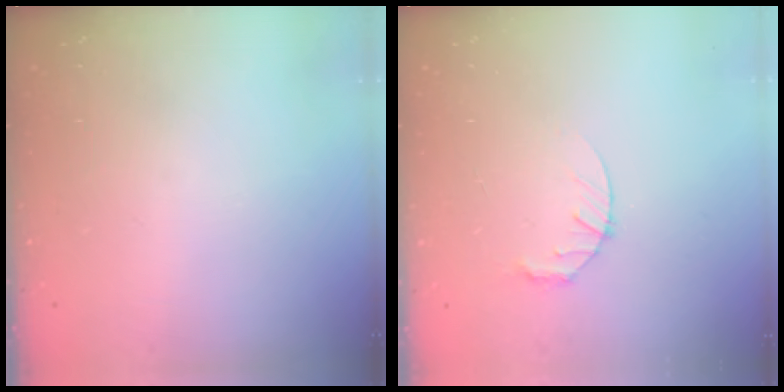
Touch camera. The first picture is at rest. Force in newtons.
{"total": 3.6, "press": 3.6, "slide": 0.5}